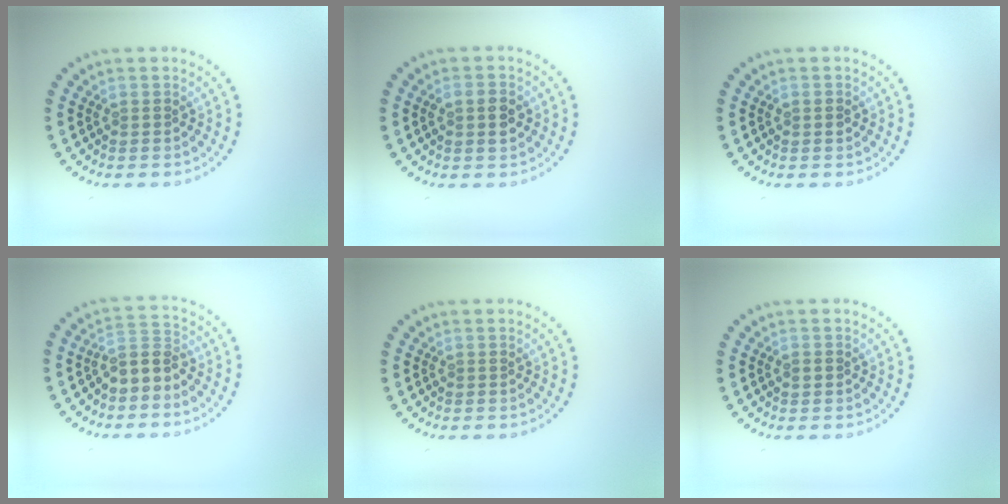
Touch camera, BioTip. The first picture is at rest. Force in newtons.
{"total": 2.0, "press": 2.0, "slide": 0.2}
{"total": 0.9, "press": 0.9, "slide": 0.1}
{"total": 2.9, "press": 2.5, "slide": 1.4}
{"total": 0.0}
{"total": 1.0, "press": 1.0, "slide": 0.0}